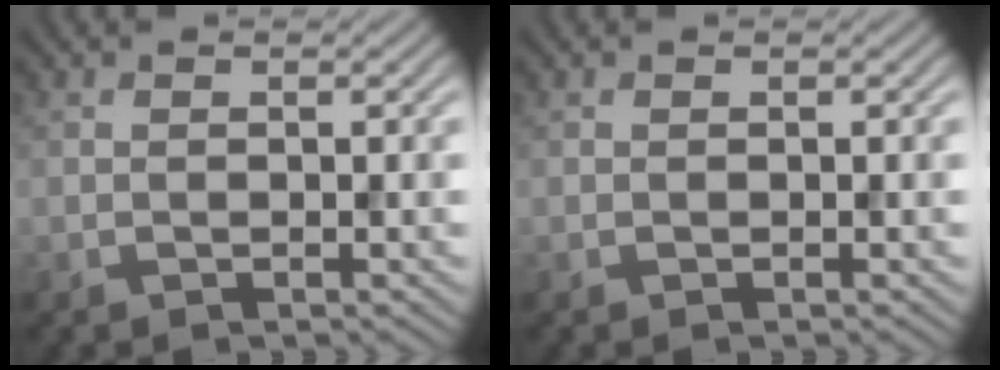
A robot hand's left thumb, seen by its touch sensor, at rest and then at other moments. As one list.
[{"total": 0.0}]